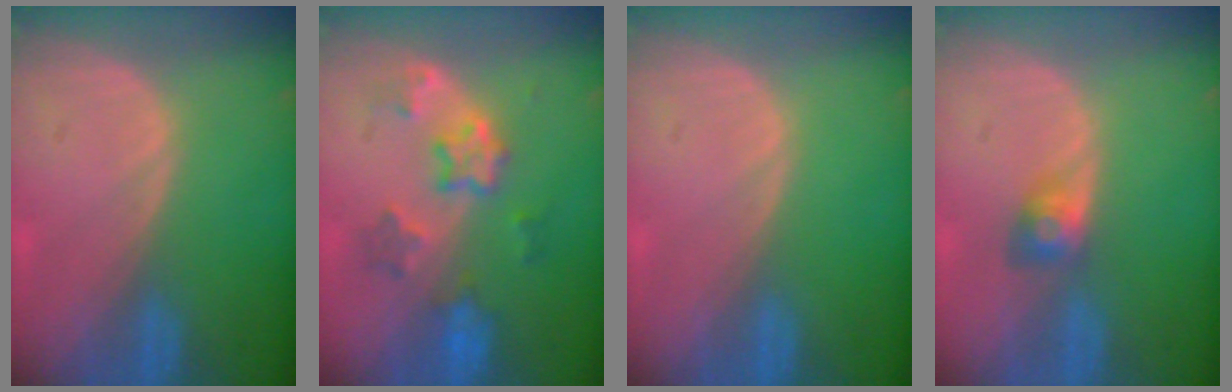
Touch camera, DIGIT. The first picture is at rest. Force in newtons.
{"total": 6.1, "press": 6.0, "slide": 1.1}
{"total": 0.0}
{"total": 2.8, "press": 2.6, "slide": 1.1}